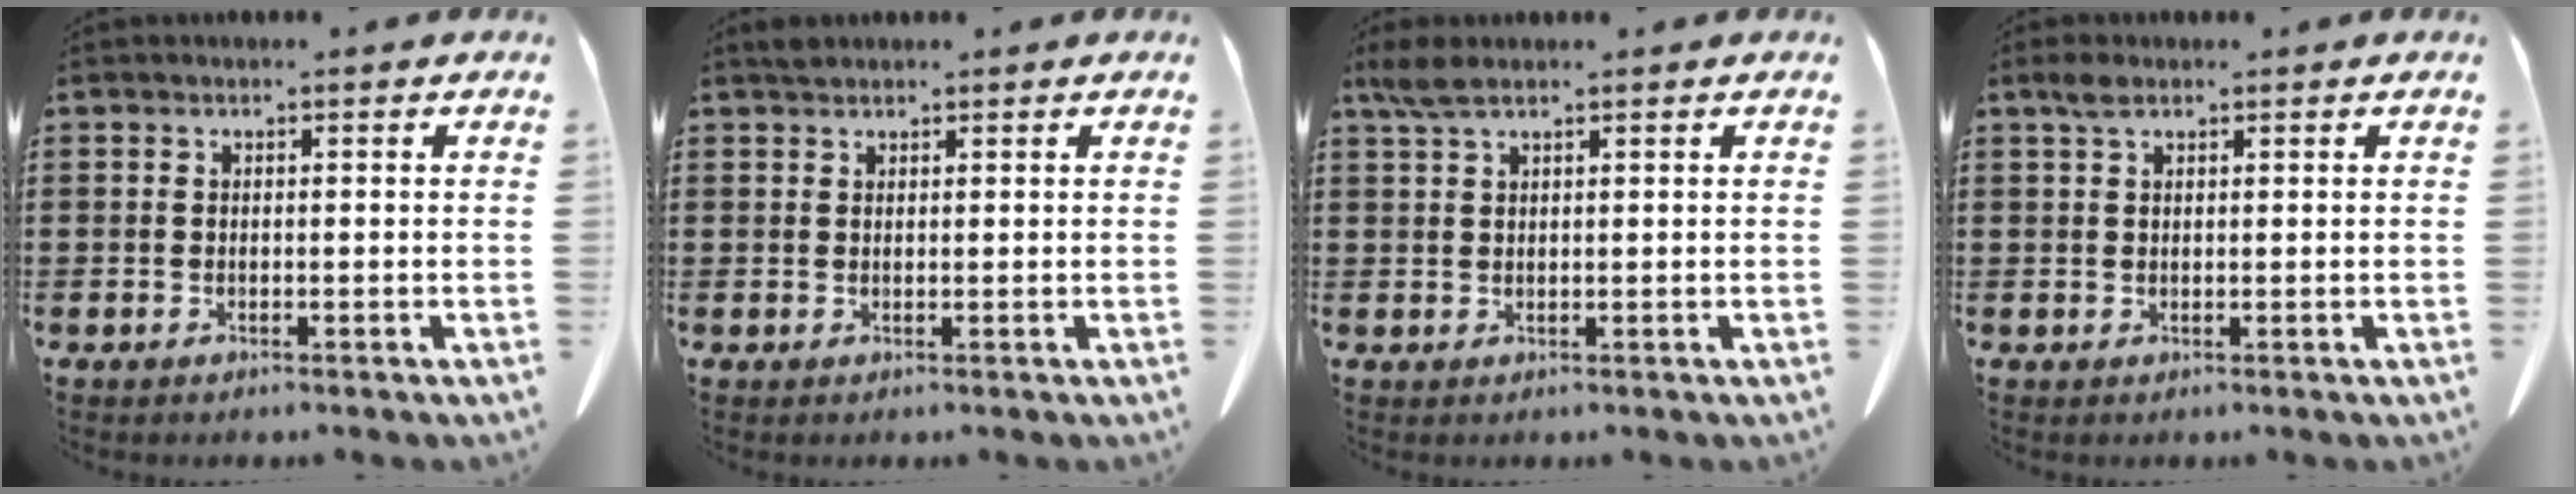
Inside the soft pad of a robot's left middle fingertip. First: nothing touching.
{"total": 1.1, "force": [1.0, 0.2, 0.2], "torque": [-0.008, -0.001, 0.021]}
{"total": 3.2, "force": [2.1, 0.7, 2.3], "torque": [-0.050, 0.001, 0.040]}
{"total": 2.0, "force": [1.1, 0.8, 1.4], "torque": [-0.033, 0.003, 0.020]}